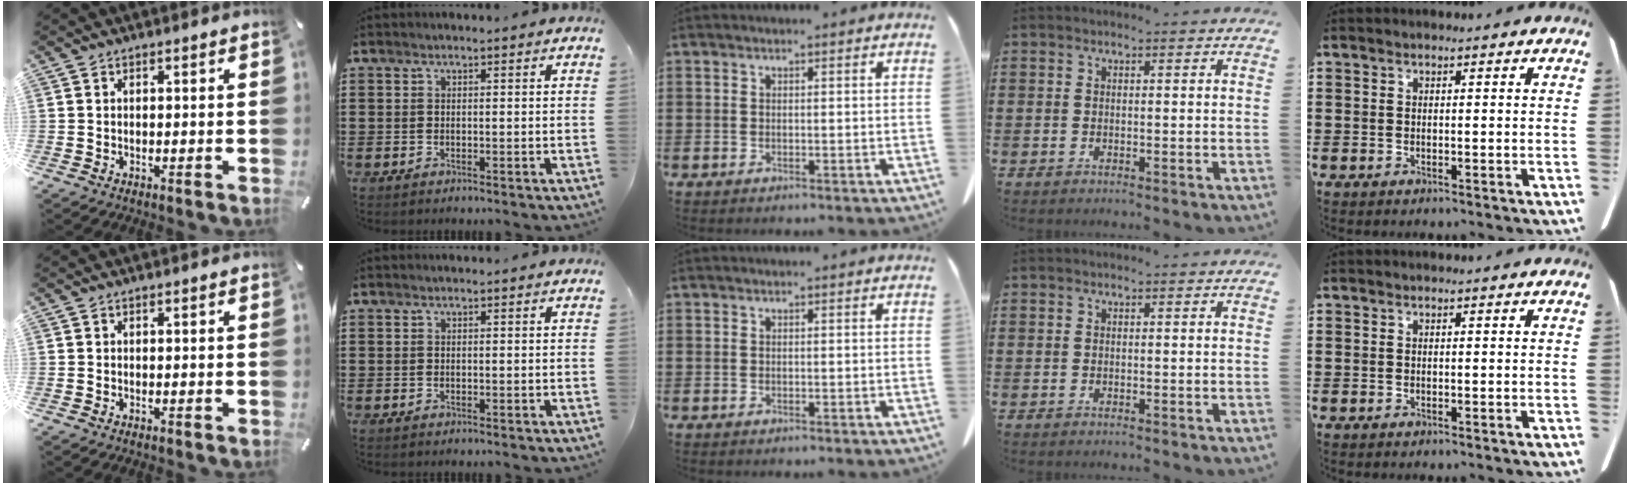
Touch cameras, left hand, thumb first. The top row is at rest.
{}